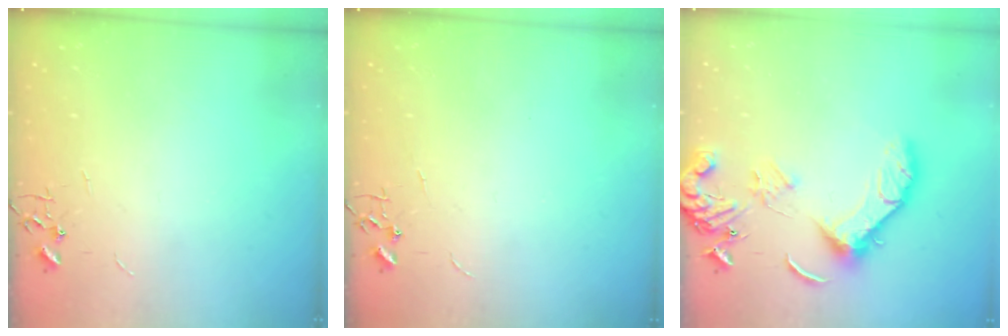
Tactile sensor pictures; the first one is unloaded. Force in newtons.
{"total": 0.0}
{"total": 14.5, "press": 14.4, "slide": 1.6}